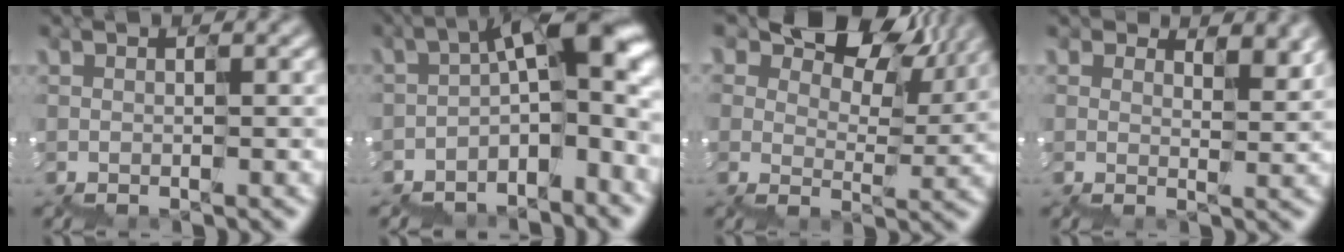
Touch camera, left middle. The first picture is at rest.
{"total": 8.7, "force": [-2.1, 3.3, 7.8], "torque": [-0.139, 0.008, -0.042]}
{"total": 8.1, "force": [5.7, 4.7, 3.3], "torque": [-0.054, -0.006, 0.103]}
{"total": 3.3, "force": [2.0, 1.6, 2.0], "torque": [-0.010, 0.004, 0.030]}